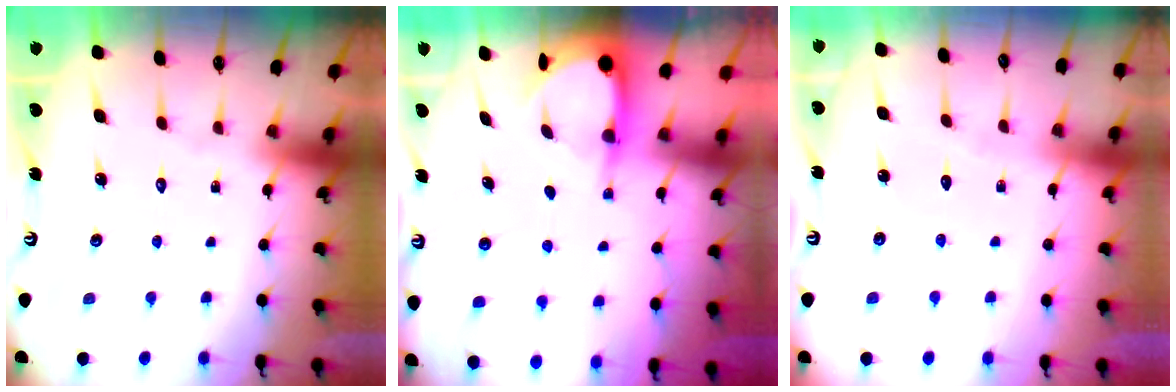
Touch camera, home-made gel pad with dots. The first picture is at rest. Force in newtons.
{"total": 3.9, "press": 3.9, "slide": 0.3}
{"total": 3.1, "press": 3.0, "slide": 0.3}